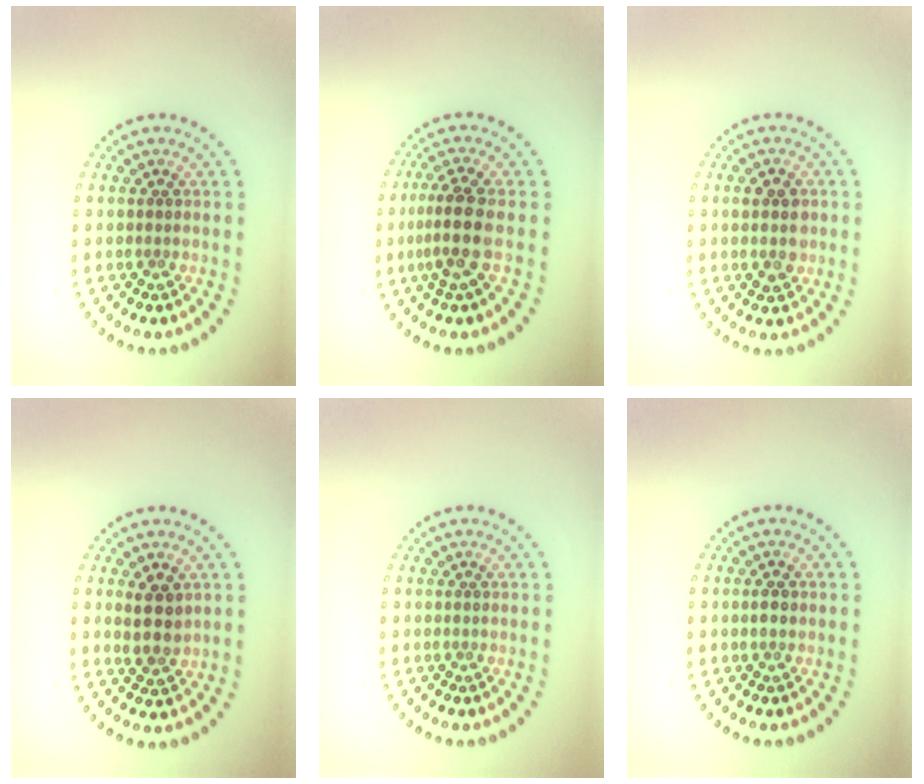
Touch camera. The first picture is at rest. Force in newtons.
{"total": 3.4, "press": 2.8, "slide": 1.9}
{"total": 2.8, "press": 2.8, "slide": 0.1}
{"total": 2.7, "press": 2.5, "slide": 1.0}
{"total": 0.0}
{"total": 0.9, "press": 0.9, "slide": 0.2}